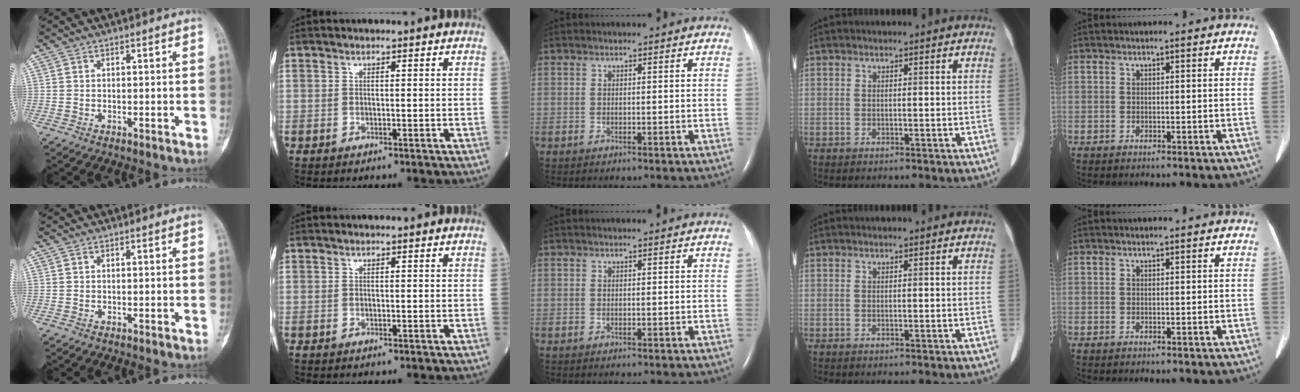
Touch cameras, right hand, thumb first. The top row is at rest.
{}